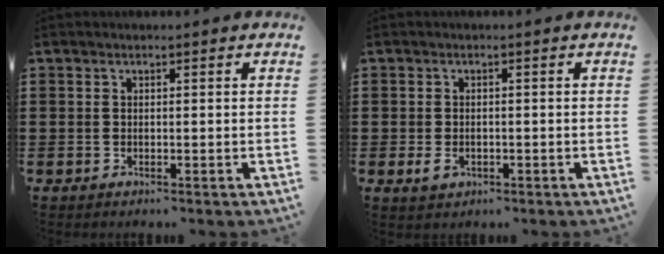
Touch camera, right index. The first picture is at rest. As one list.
[{"total": 1.5, "force": [-0.5, 0.9, 1.1], "torque": [-0.024, -0.002, -0.009]}]